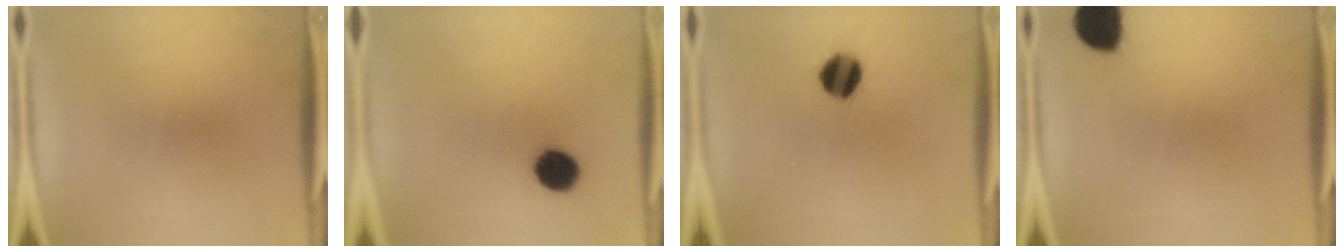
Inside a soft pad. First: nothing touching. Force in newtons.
{"total": 7.9}
{"total": 8.3}
{"total": 7.0}